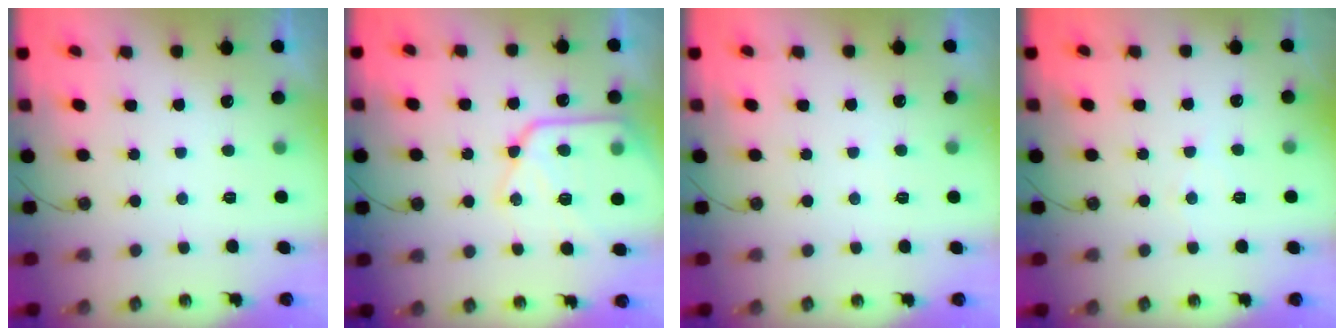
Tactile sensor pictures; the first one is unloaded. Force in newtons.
{"total": 16.1, "press": 16.0, "slide": 1.7}
{"total": 3.0, "press": 2.9, "slide": 0.5}
{"total": 4.1, "press": 4.0, "slide": 0.6}